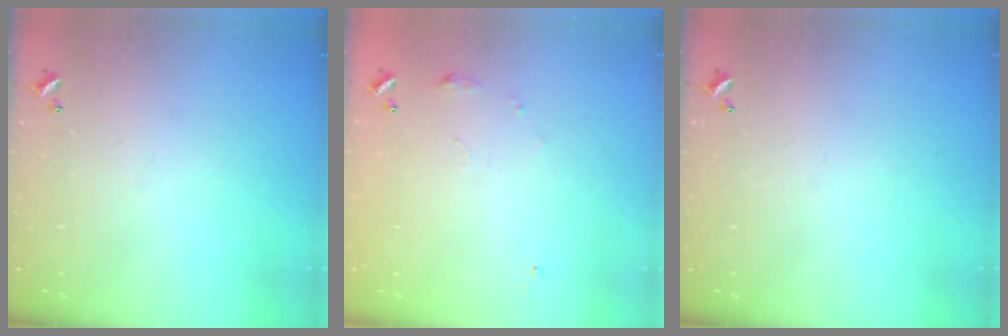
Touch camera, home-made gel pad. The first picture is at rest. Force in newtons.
{"total": 5.9, "press": 5.9, "slide": 0.8}
{"total": 0.0}